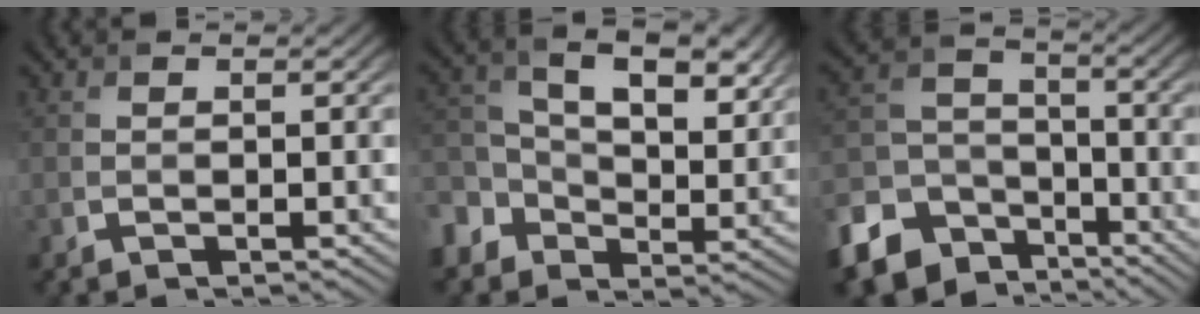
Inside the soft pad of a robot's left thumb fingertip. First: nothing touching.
{"total": 10.6, "force": [1.1, 7.3, 7.5], "torque": [-0.147, -0.005, 0.009]}
{"total": 12.4, "force": [-7.3, 8.6, 5.1], "torque": [-0.166, -0.033, -0.135]}